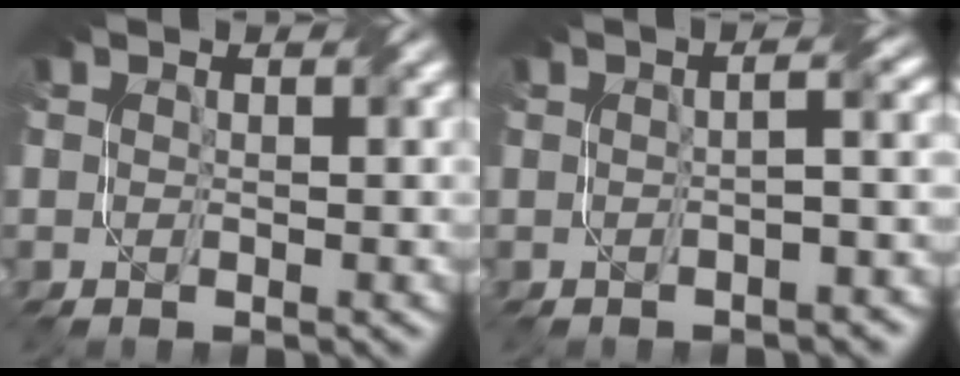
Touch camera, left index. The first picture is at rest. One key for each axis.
{"total": 3.8, "fx": -0.7, "fy": 1.4, "fz": 3.4, "tx": -0.024, "ty": 0.010, "tz": -0.010}